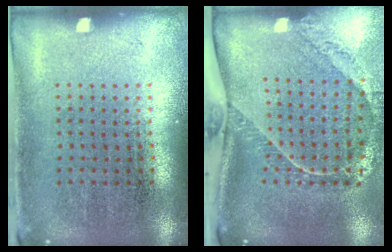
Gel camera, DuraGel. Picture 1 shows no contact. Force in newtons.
{"total": 2.4, "press": 1.7, "slide": 1.7}